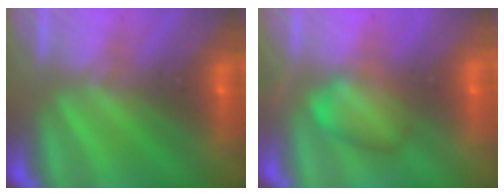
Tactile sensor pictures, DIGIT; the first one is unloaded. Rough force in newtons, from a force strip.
{"total": 2.3}